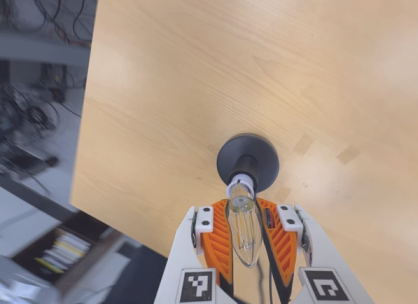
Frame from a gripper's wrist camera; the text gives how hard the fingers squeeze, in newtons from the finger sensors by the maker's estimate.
{"total": 20.8, "left": 22.2, "right": 19.5}